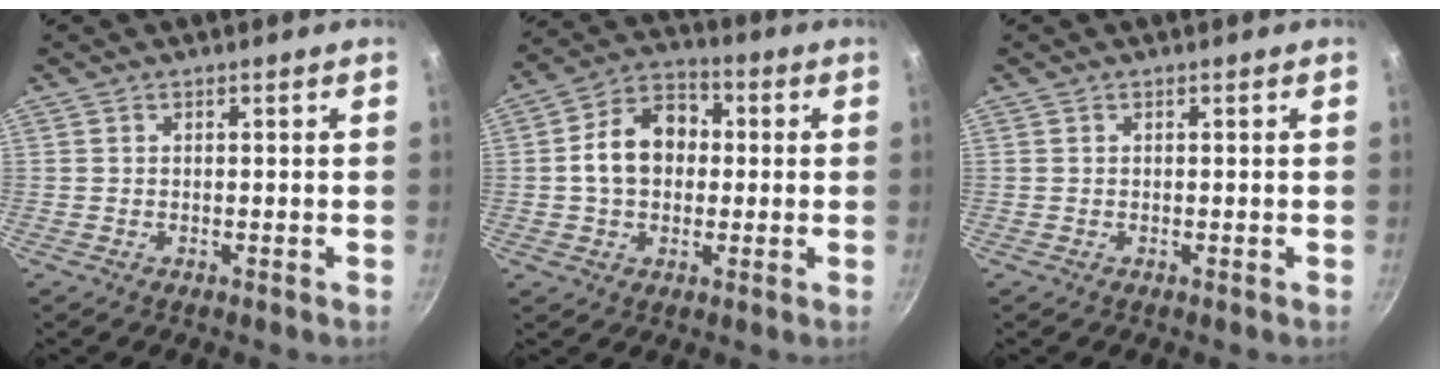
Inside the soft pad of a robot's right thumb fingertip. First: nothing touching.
{"total": 11.8, "force": [0.5, 8.8, 7.7], "torque": [-0.098, 0.029, -0.007]}
{"total": 0.0}